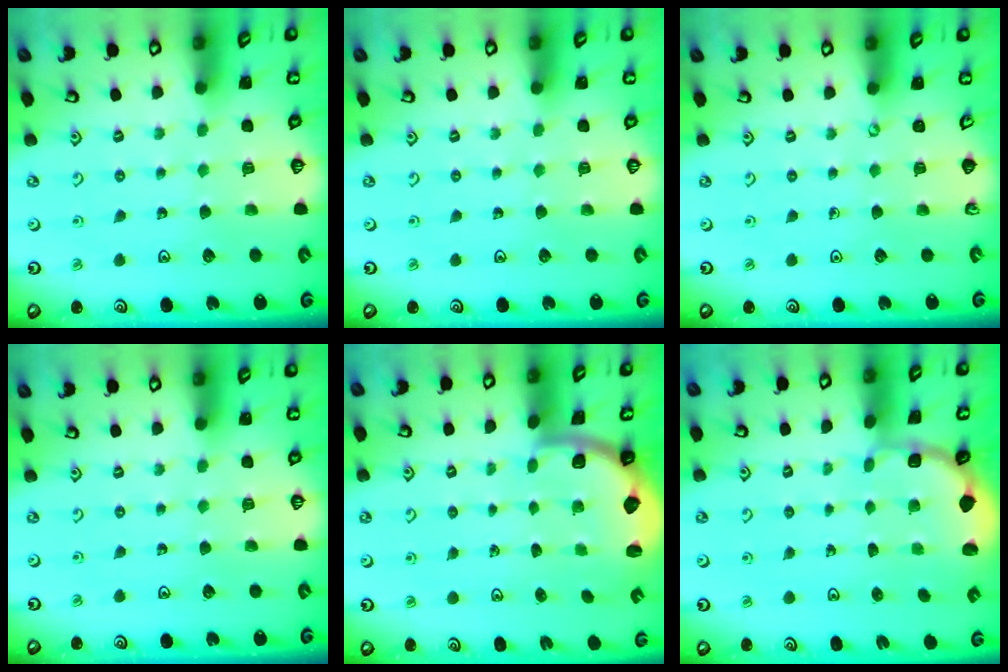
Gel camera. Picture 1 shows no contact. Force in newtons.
{"total": 0.0}
{"total": 0.0}
{"total": 0.0}
{"total": 2.0, "press": 2.0, "slide": 0.5}
{"total": 1.8, "press": 1.6, "slide": 0.7}